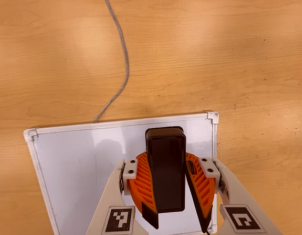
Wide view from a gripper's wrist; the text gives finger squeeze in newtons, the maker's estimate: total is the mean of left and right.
{"total": 11.8, "left": 11.9, "right": 11.8}